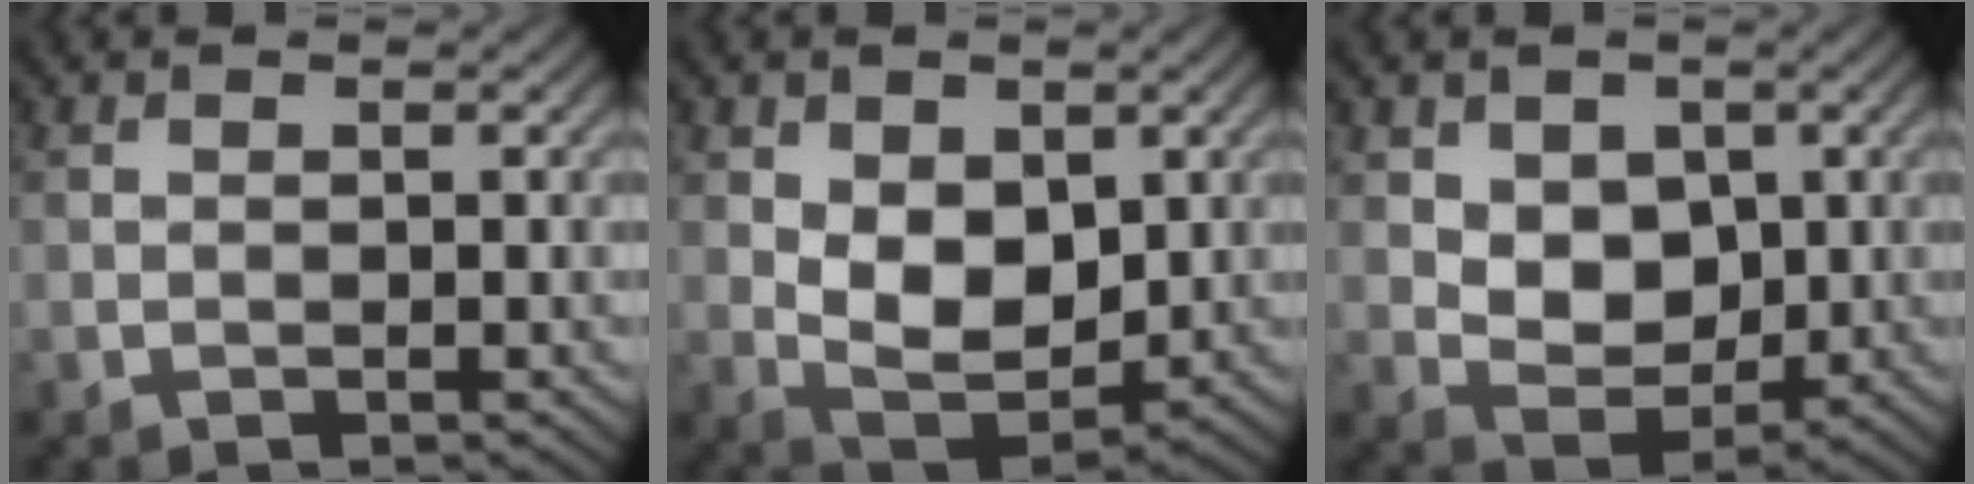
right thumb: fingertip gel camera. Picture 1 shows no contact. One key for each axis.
{"total": 7.6, "fx": 1.1, "fy": 4.9, "fz": 5.7, "tx": -0.114, "ty": -0.010, "tz": 0.025}
{"total": 5.5, "fx": 1.4, "fy": 4.2, "fz": 3.2, "tx": -0.076, "ty": -0.011, "tz": 0.024}